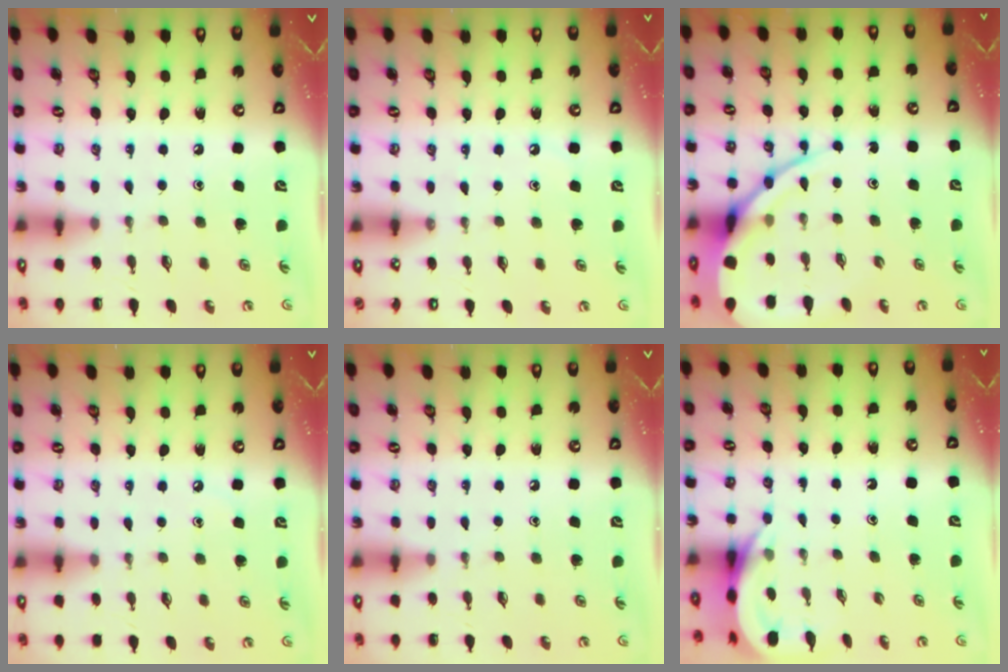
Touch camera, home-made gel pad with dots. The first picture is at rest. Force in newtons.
{"total": 5.3, "press": 5.3, "slide": 0.6}
{"total": 11.3, "press": 11.3, "slide": 1.0}
{"total": 2.6, "press": 2.6, "slide": 0.4}
{"total": 0.0}
{"total": 7.0, "press": 7.0, "slide": 0.2}